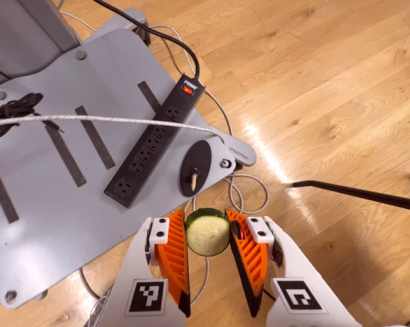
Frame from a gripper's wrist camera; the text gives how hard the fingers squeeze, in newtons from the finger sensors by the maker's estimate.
{"total": 7.9, "left": 7.7, "right": 8.2}